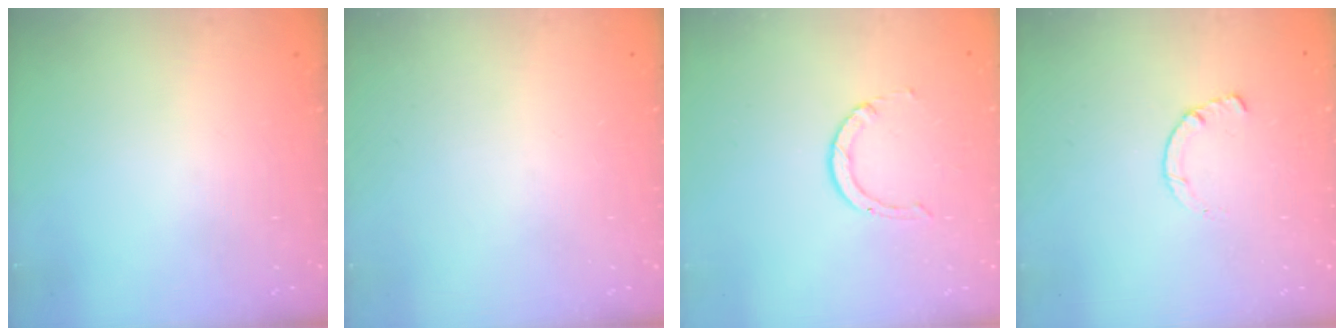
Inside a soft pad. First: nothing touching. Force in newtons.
{"total": 0.0}
{"total": 2.0, "press": 2.0, "slide": 0.2}
{"total": 1.8, "press": 1.7, "slide": 0.3}